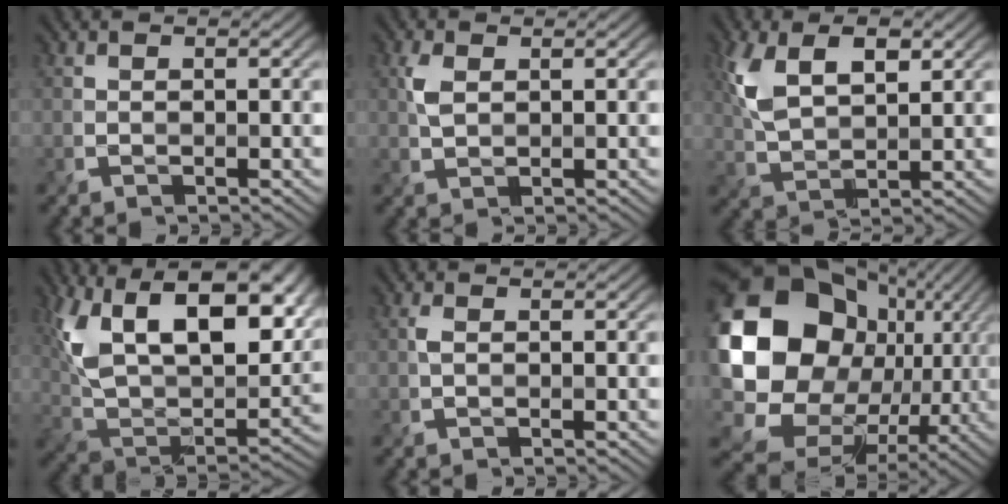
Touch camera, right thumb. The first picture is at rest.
{"total": 2.2, "force": [0.7, 1.4, 1.6], "torque": [-0.049, 0.002, 0.018]}
{"total": 8.1, "force": [3.0, 4.2, 6.3], "torque": [-0.145, 0.002, 0.057]}
{"total": 19.4, "force": [8.4, 10.6, 13.8], "torque": [-0.263, 0.011, 0.138]}
{"total": 0.9, "force": [0.0, 0.5, 0.8], "torque": [-0.023, 0.001, 0.001]}
{"total": 22.4, "force": [2.5, 19.1, 11.4], "torque": [-0.295, -0.023, 0.072]}